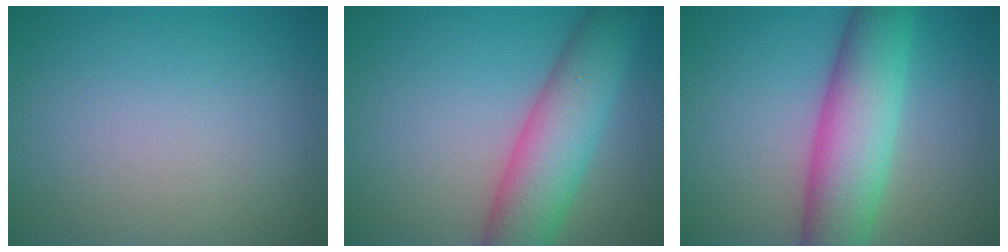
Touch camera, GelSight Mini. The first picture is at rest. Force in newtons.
{"total": 7.6, "press": 7.6, "slide": 0.3}
{"total": 8.4, "press": 8.4, "slide": 0.2}